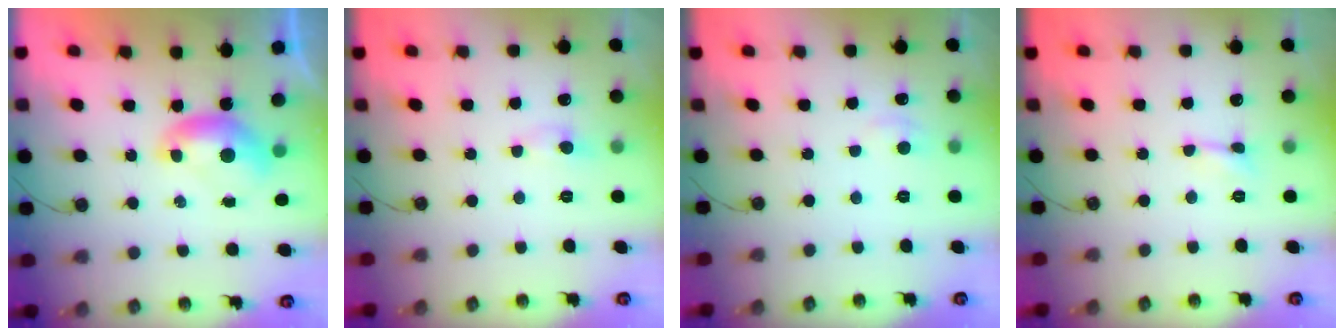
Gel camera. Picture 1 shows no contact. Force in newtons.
{"total": 0.7, "press": 0.5, "slide": 0.6}
{"total": 1.6, "press": 1.4, "slide": 0.7}
{"total": 2.4, "press": 2.3, "slide": 0.6}